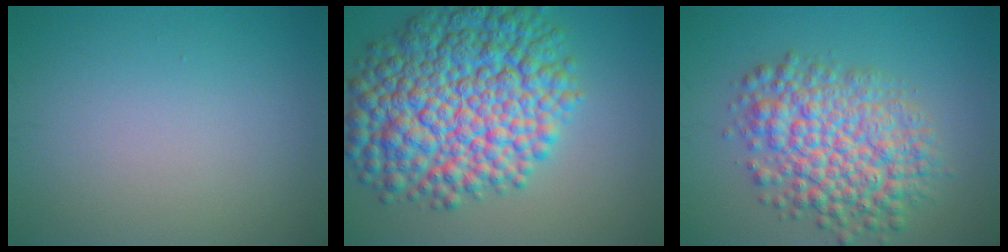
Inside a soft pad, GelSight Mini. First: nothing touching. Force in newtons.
{"total": 13.4, "press": 13.4, "slide": 0.2}
{"total": 8.0, "press": 8.0, "slide": 0.2}